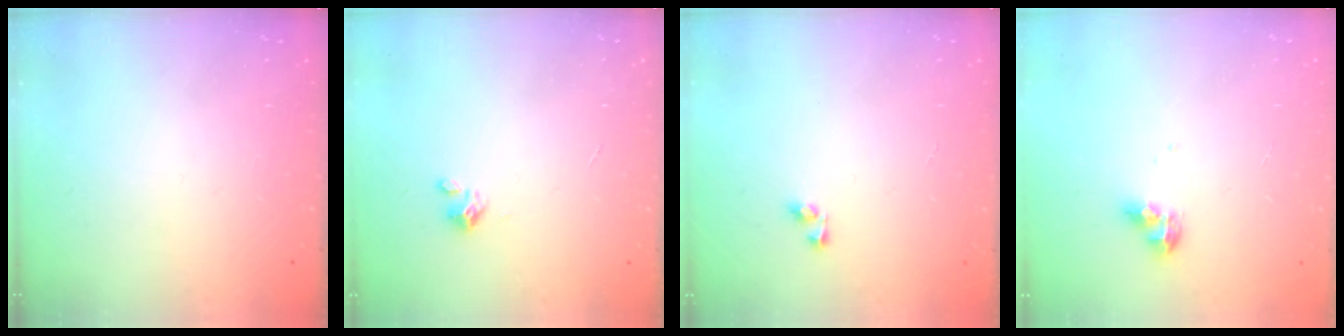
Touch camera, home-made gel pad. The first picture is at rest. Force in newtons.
{"total": 2.0, "press": 2.0, "slide": 0.2}
{"total": 2.9, "press": 2.9, "slide": 0.2}
{"total": 7.4, "press": 7.4, "slide": 0.9}